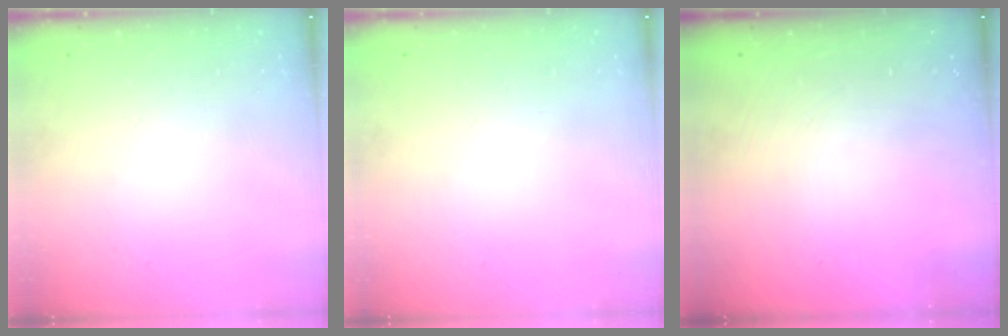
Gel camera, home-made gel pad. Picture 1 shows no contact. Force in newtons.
{"total": 0.0}
{"total": 0.0}